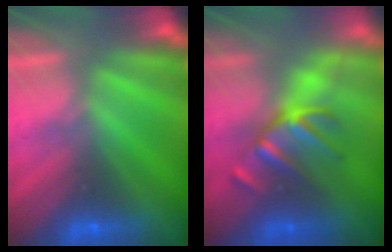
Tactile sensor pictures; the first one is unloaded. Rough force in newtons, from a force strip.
{"total": 2.9}